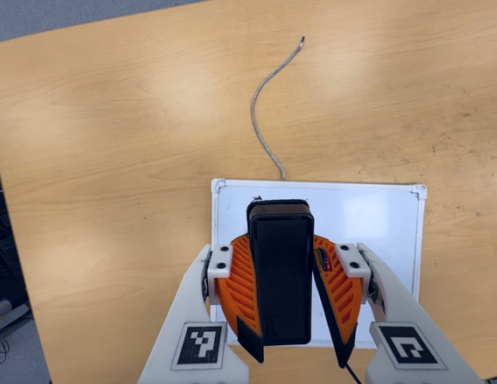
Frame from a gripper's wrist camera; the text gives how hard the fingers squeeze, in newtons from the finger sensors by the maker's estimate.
{"total": 9.9, "left": 9.9, "right": 9.9}